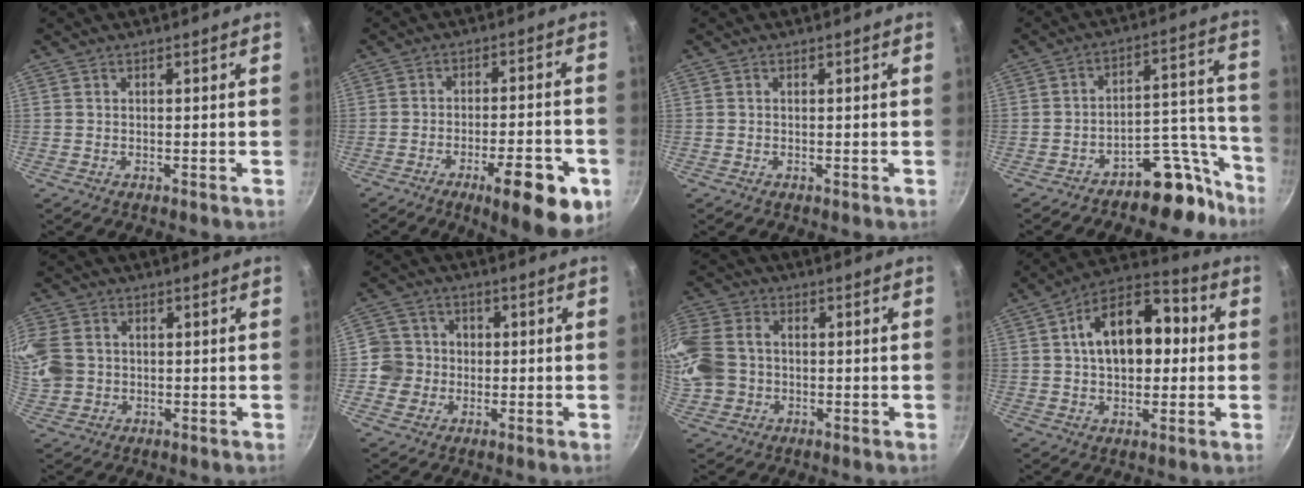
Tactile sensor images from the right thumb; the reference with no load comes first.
{"total": 14.5, "force": [-6.8, 4.1, 12.2], "torque": [-0.156, 0.021, -0.090]}
{"total": 0.0}
{"total": 10.9, "force": [-8.6, 4.4, 5.0], "torque": [-0.020, 0.132, -0.133]}
{"total": 13.2, "force": [1.6, 10.9, 7.2], "torque": [-0.203, 0.016, 0.040]}
{"total": 6.9, "force": [-0.7, 6.8, 1.1], "torque": [0.013, 0.019, -0.018]}
{"total": 17.4, "force": [0.2, 14.2, 10.1], "torque": [-0.268, 0.033, 0.010]}
{"total": 16.8, "force": [2.3, 10.1, 13.2], "torque": [-0.180, 0.031, 0.029]}